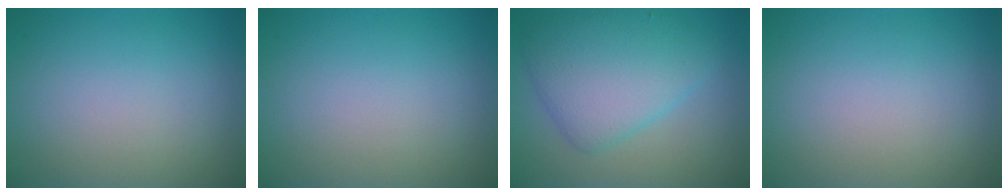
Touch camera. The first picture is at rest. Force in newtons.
{"total": 0.0}
{"total": 6.3, "press": 6.3, "slide": 0.1}
{"total": 0.0}